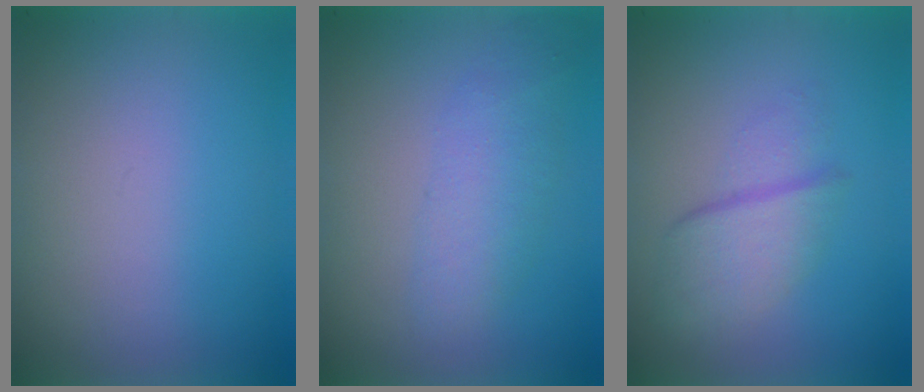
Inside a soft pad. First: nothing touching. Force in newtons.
{"total": 2.2}
{"total": 2.7}